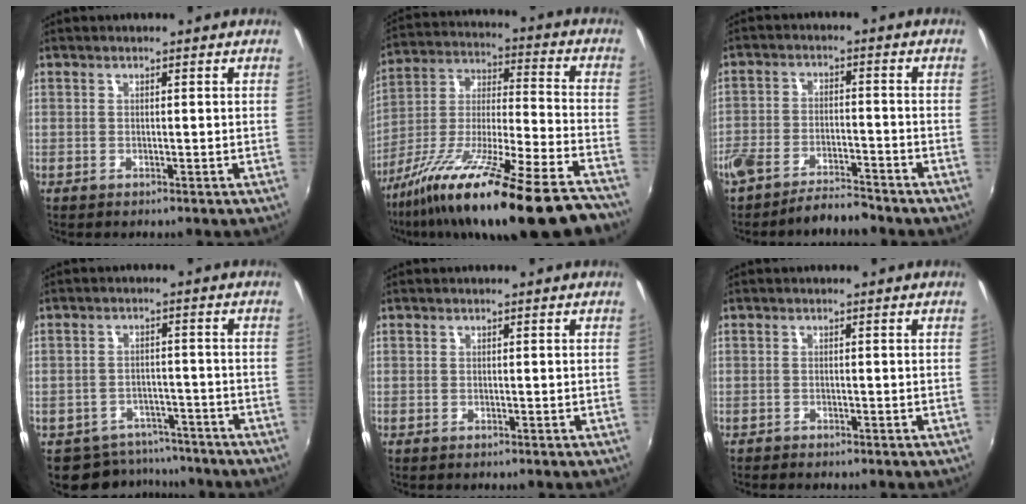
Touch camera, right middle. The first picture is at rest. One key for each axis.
{"total": 27.7, "fx": -21.3, "fy": 1.9, "fz": 17.7, "tx": -0.295, "ty": -0.067, "tz": -0.343}
{"total": 7.5, "fx": -6.7, "fy": 2.0, "fz": 2.8, "tx": -0.077, "ty": -0.002, "tz": -0.114}
{"total": 7.7, "fx": -6.6, "fy": 4.0, "fz": 0.6, "tx": -0.014, "ty": 0.017, "tz": -0.087}
{"total": 0.0}
{"total": 0.8, "fx": -0.8, "fy": 0.1, "fz": 0.0, "tx": -0.006, "ty": -0.003, "tz": -0.015}